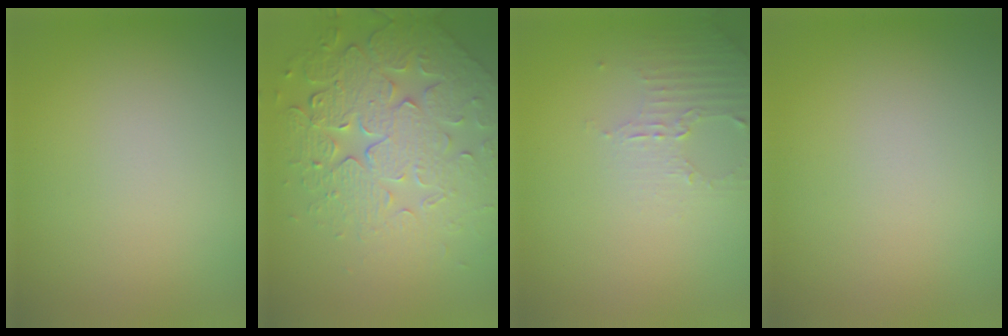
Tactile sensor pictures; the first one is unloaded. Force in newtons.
{"total": 7.8, "press": 5.7, "slide": 5.4}
{"total": 2.2, "press": 2.1, "slide": 0.6}
{"total": 0.0}